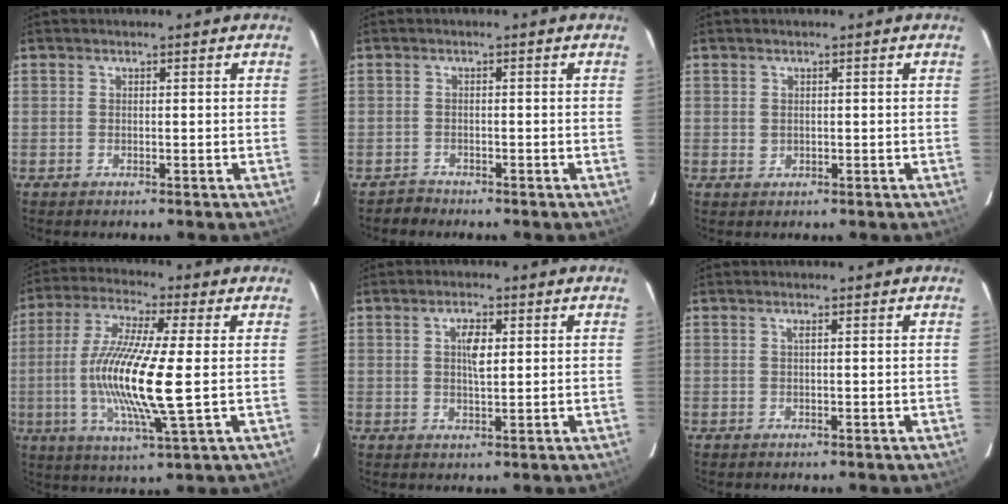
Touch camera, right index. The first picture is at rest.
{"total": 1.6, "force": [-1.3, 0.8, -0.5], "torque": [0.008, 0.007, -0.023]}
{"total": 1.0, "force": [0.2, 0.9, 0.4], "torque": [-0.005, 0.002, 0.005]}
{"total": 16.0, "force": [-1.2, 1.4, 15.9], "torque": [-0.309, -0.013, -0.024]}
{"total": 3.9, "force": [1.0, 1.5, 3.4], "torque": [-0.060, 0.004, 0.019]}
{"total": 0.7, "force": [0.2, -0.2, 0.6], "torque": [-0.010, 0.000, 0.002]}